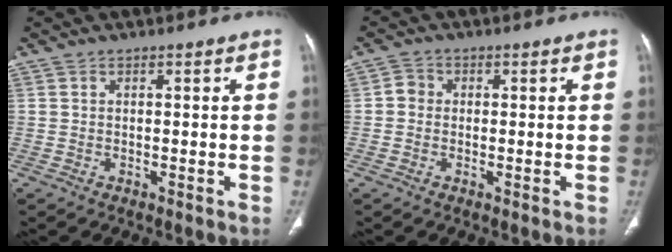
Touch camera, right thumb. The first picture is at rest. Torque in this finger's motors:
{"motor_torque": [0.20, 0.00, 0.37, -0.09, -0.02]}